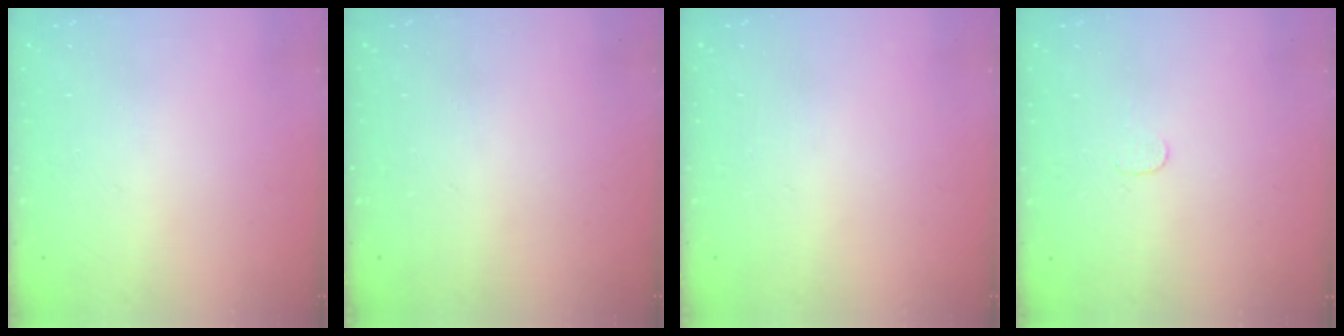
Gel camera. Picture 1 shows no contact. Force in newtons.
{"total": 0.0}
{"total": 0.0}
{"total": 3.1, "press": 3.1, "slide": 0.3}